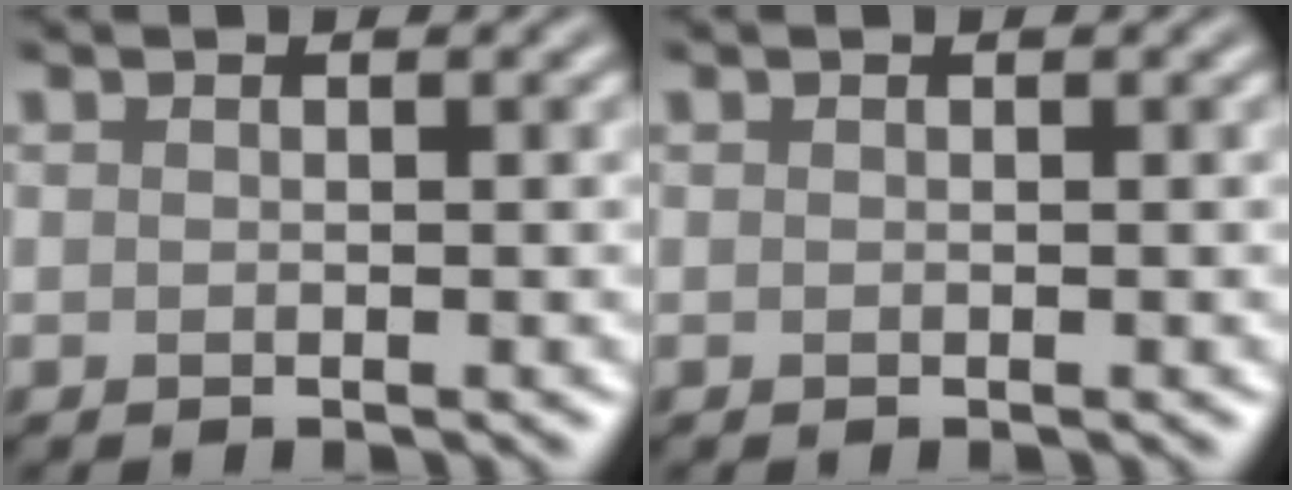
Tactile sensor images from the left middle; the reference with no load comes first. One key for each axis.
{"total": 0.0}